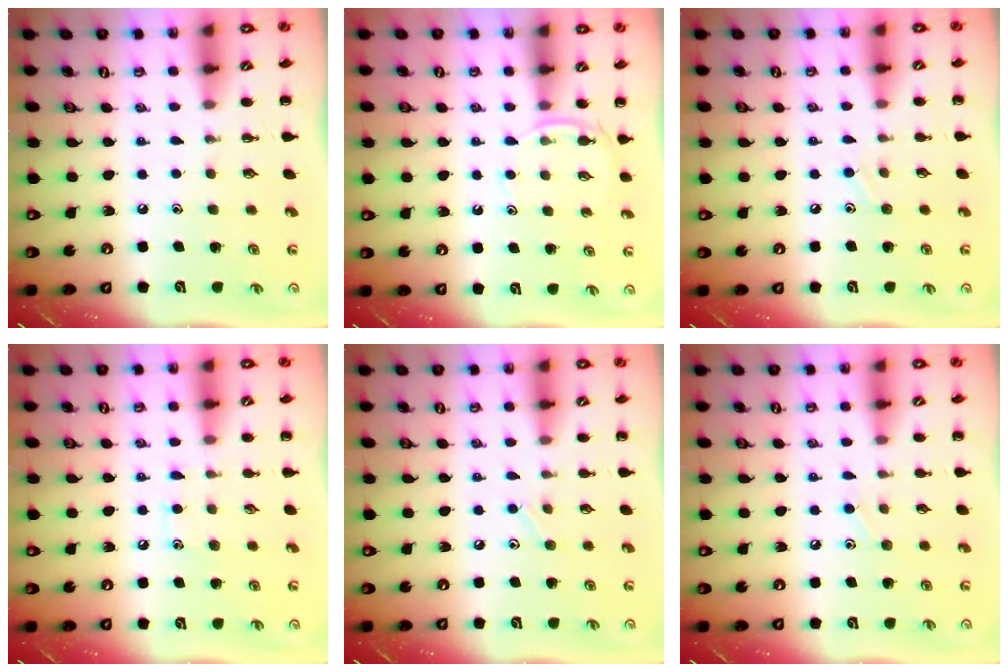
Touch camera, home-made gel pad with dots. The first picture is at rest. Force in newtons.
{"total": 4.9, "press": 4.8, "slide": 1.2}
{"total": 5.5, "press": 5.3, "slide": 1.7}
{"total": 6.9, "press": 6.5, "slide": 2.2}
{"total": 4.8, "press": 4.5, "slide": 1.5}
{"total": 5.8, "press": 5.4, "slide": 1.9}